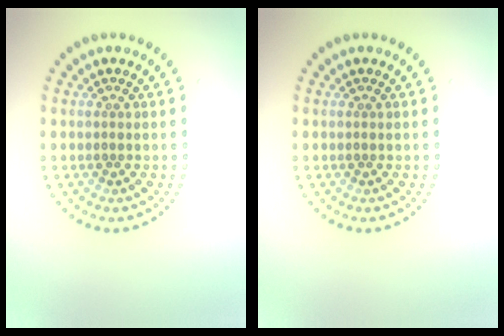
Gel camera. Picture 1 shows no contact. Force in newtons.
{"total": 0.0}